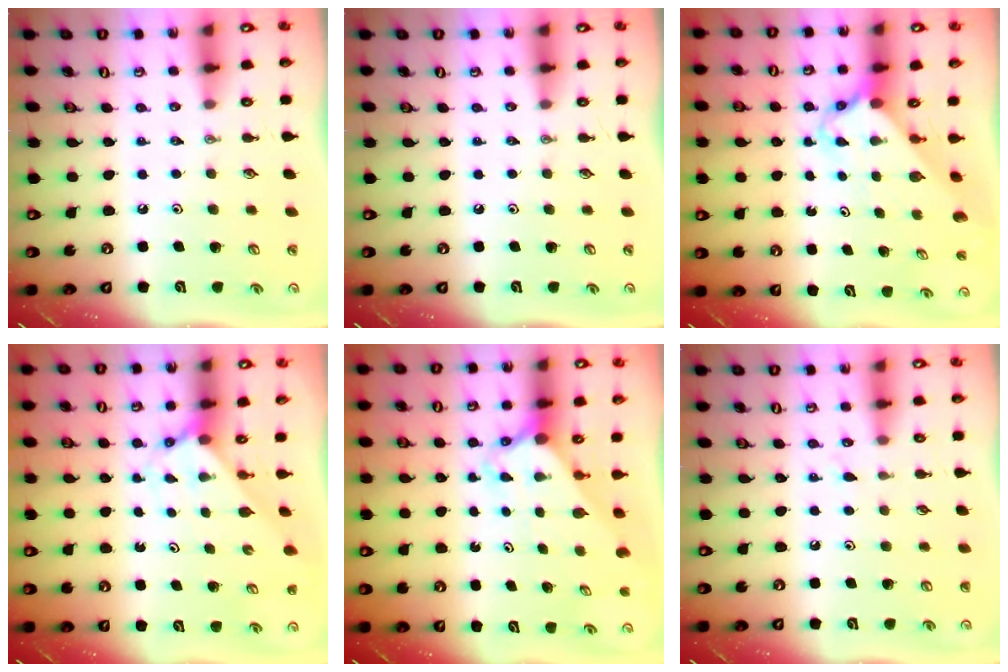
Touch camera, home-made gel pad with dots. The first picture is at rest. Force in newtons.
{"total": 0.0}
{"total": 2.5, "press": 2.5, "slide": 0.2}
{"total": 2.7, "press": 2.7, "slide": 0.2}
{"total": 2.5, "press": 2.5, "slide": 0.2}
{"total": 5.7, "press": 5.6, "slide": 0.6}